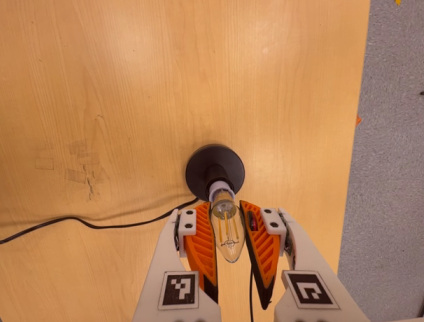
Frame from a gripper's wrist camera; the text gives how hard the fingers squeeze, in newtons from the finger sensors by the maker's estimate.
{"total": 21.4, "left": 23.4, "right": 19.5}